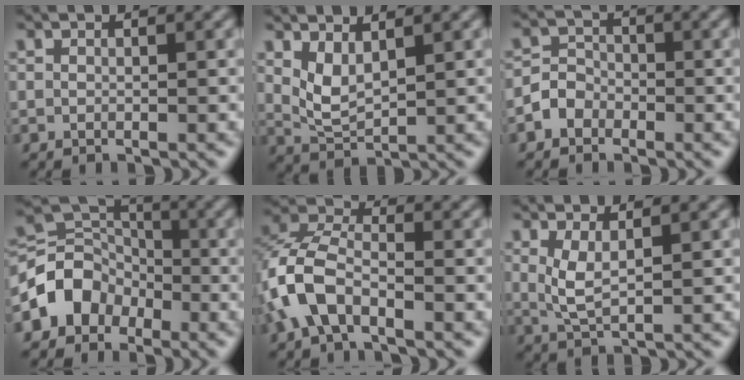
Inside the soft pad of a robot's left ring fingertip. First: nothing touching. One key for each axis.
{"total": 2.7, "fx": 1.4, "fy": 1.2, "fz": 1.9, "tx": -0.047, "ty": -0.011, "tz": 0.036}
{"total": 2.3, "fx": -1.2, "fy": 1.8, "fz": 0.6, "tx": 0.004, "ty": 0.008, "tz": -0.031}
{"total": 5.2, "fx": -2.6, "fy": 4.2, "fz": 1.7, "tx": -0.011, "ty": 0.011, "tz": -0.060}
{"total": 5.8, "fx": -2.5, "fy": 3.1, "fz": 4.2, "tx": -0.094, "ty": 0.007, "tz": -0.060}
{"total": 2.4, "fx": 0.9, "fy": 0.7, "fz": 2.1, "tx": -0.049, "ty": -0.006, "tz": 0.023}